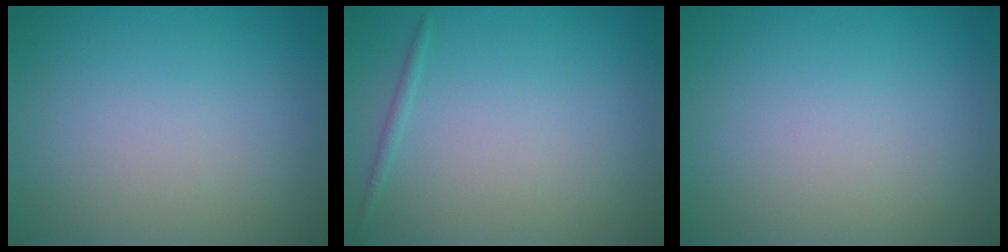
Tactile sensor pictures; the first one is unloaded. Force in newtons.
{"total": 0.6, "press": 0.6, "slide": 0.1}
{"total": 0.0}